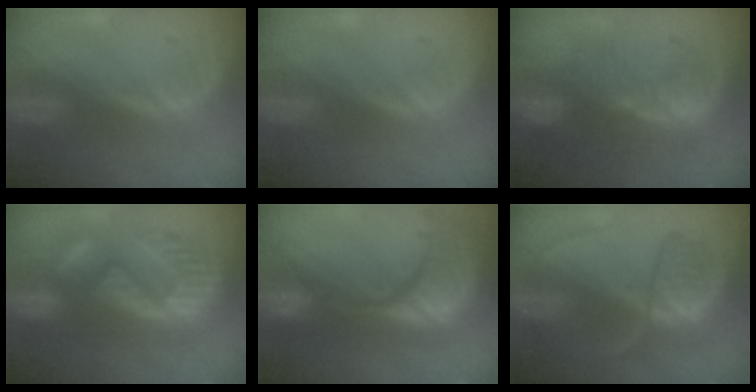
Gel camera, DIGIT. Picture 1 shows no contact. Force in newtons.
{"total": 0.0}
{"total": 10.1, "press": 9.5, "slide": 3.4}
{"total": 10.3, "press": 10.2, "slide": 1.7}
{"total": 15.5, "press": 12.2, "slide": 9.6}
{"total": 6.4, "press": 6.4, "slide": 0.6}